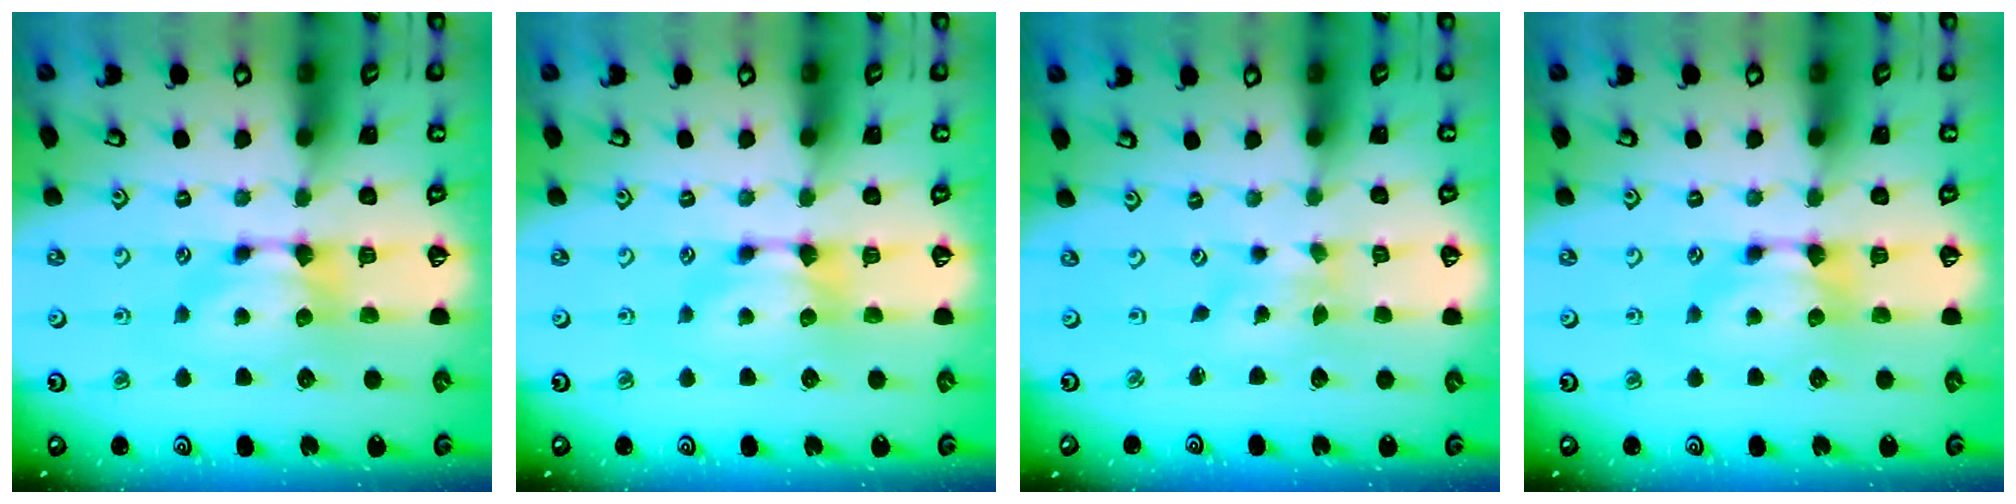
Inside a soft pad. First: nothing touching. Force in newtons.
{"total": 0.0}
{"total": 3.7, "press": 3.6, "slide": 0.8}
{"total": 0.0}